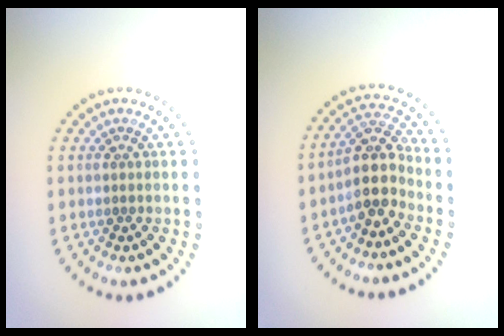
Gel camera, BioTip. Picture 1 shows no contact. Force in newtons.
{"total": 3.8, "press": 3.2, "slide": 2.1}